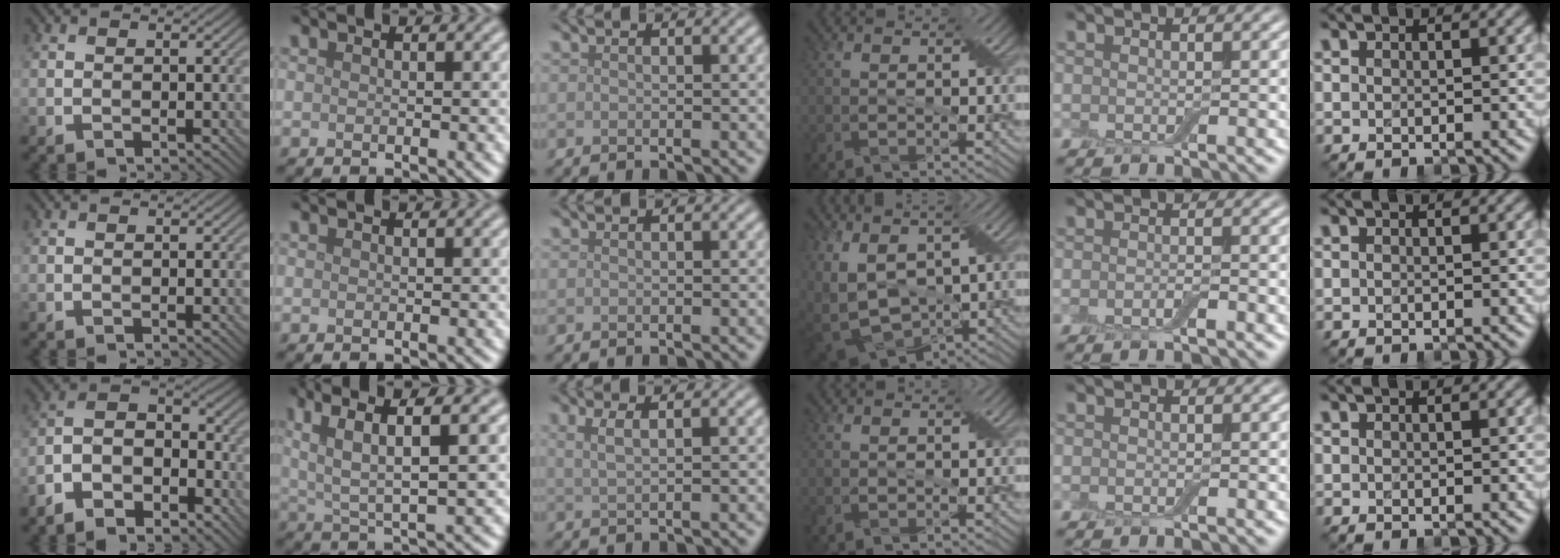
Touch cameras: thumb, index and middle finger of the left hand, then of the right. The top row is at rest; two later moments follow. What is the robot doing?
{"motion": "extract", "object": "backpack"}